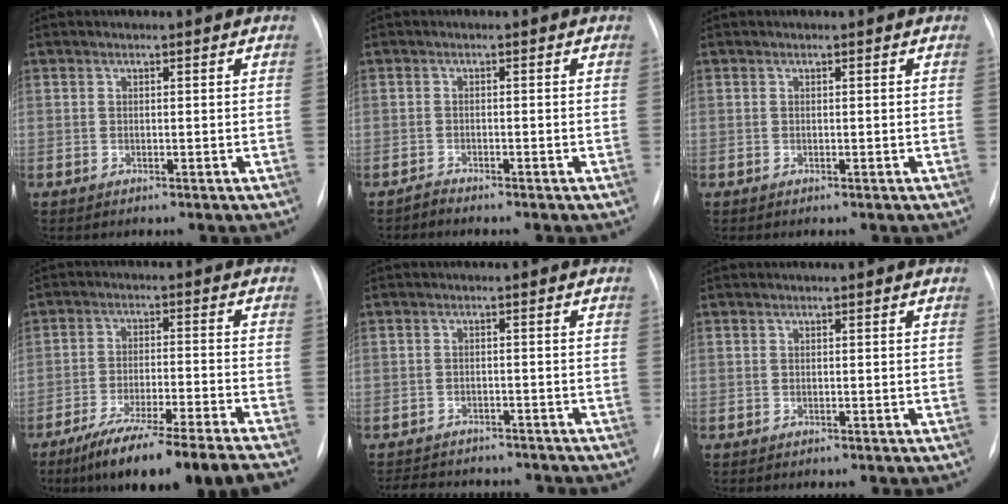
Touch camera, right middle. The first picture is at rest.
{"total": 1.0, "force": [-1.0, -0.2, -0.2], "torque": [0.002, -0.005, -0.018]}
{"total": 0.0}
{"total": 15.8, "force": [-12.8, -0.8, 9.2], "torque": [-0.133, -0.031, -0.205]}
{"total": 10.5, "force": [-9.3, 4.1, 2.8], "torque": [-0.052, 0.008, -0.116]}
{"total": 0.0}